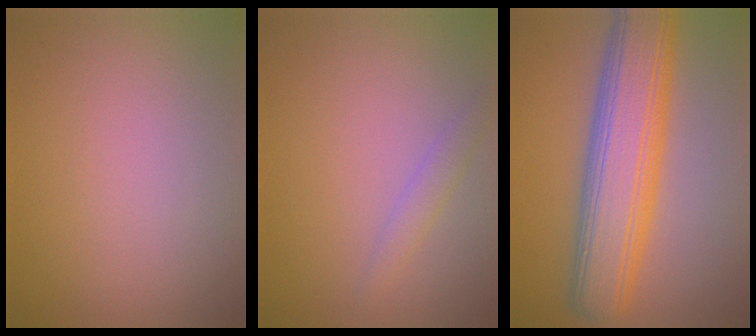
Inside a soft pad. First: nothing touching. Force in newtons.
{"total": 1.4, "press": 1.4, "slide": 0.1}
{"total": 9.2, "press": 9.2, "slide": 0.3}